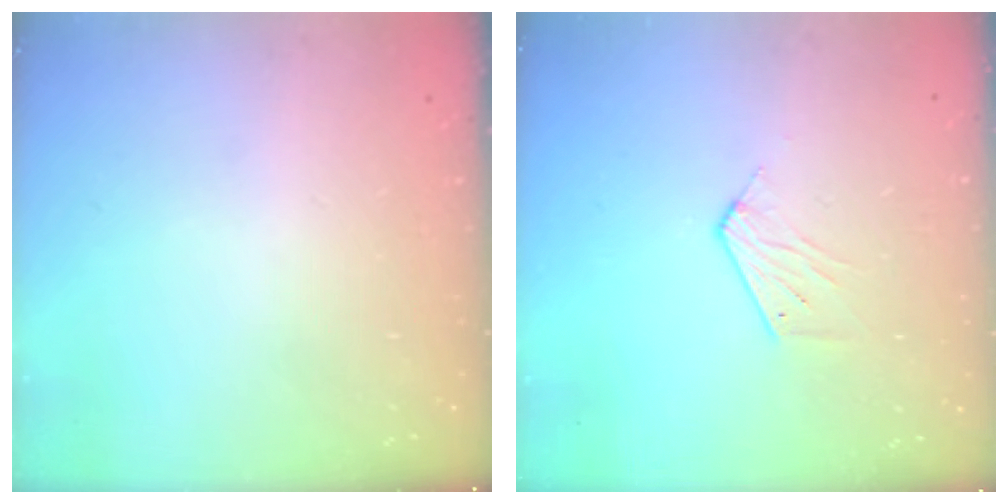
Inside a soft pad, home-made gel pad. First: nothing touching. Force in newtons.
{"total": 4.1, "press": 4.1, "slide": 0.3}